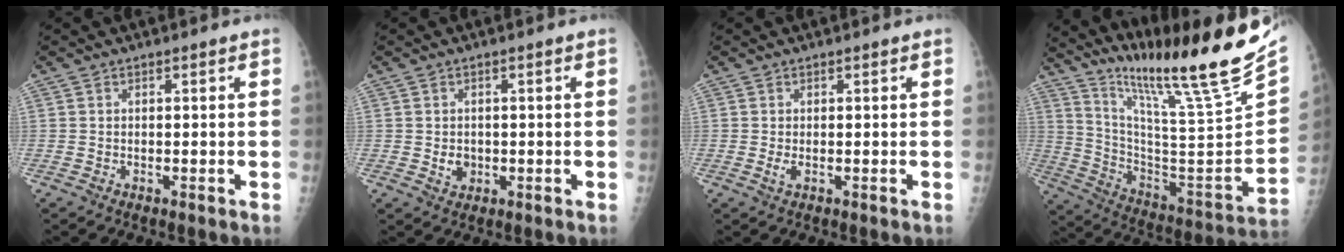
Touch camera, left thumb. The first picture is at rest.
{"total": 2.5, "force": [-0.1, 2.1, 1.3], "torque": [-0.010, -0.001, 0.006]}
{"total": 2.0, "force": [0.5, 0.9, 1.7], "torque": [-0.028, -0.001, 0.010]}
{"total": 27.6, "force": [22.5, 0.4, 16.0], "torque": [-0.236, -0.149, 0.359]}